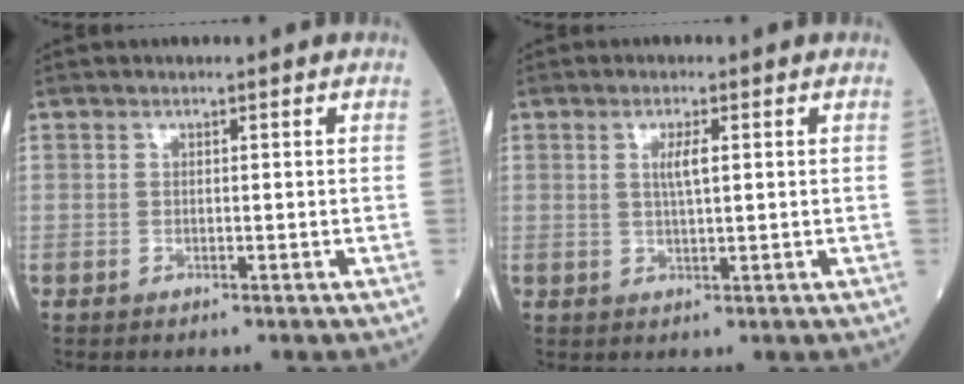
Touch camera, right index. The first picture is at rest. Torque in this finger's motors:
{"motor_torque": [0.04, -0.01, 0.04, 0.02]}